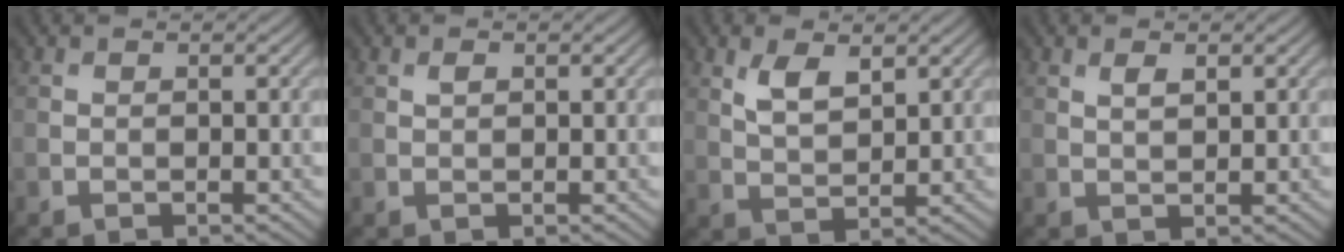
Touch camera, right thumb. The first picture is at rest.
{"total": 0.7, "force": [0.3, 0.4, 0.5], "torque": [-0.012, 0.000, 0.007]}
{"total": 4.1, "force": [2.1, 1.8, 3.0], "torque": [-0.068, -0.004, 0.045]}
{"total": 1.7, "force": [0.9, 0.6, 1.3], "torque": [-0.027, -0.003, 0.019]}